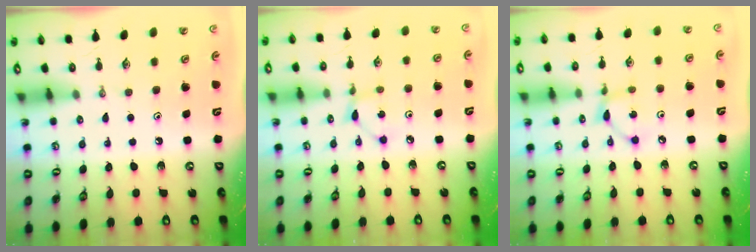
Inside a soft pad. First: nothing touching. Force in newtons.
{"total": 2.6, "press": 2.6, "slide": 0.0}
{"total": 5.0, "press": 5.0, "slide": 0.2}